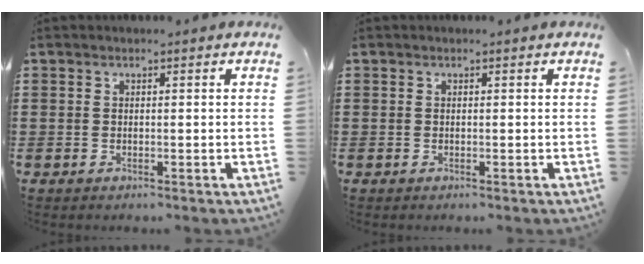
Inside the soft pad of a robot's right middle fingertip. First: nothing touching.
{"total": 0.0}